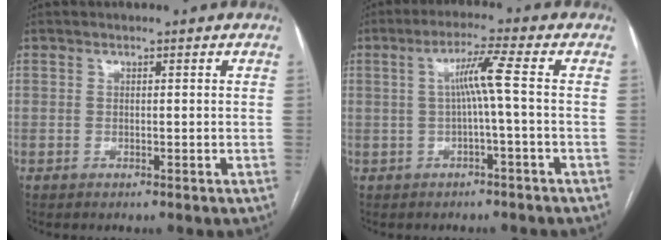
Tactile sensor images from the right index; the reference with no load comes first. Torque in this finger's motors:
{"motor_torque": [0.39, 0.36, 0.14, 0.08]}